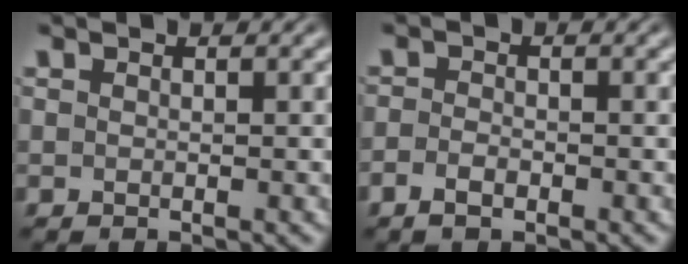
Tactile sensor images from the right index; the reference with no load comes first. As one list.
[{"total": 1.5, "force": [-1.3, 0.3, 0.7], "torque": [-0.014, -0.009, -0.020]}]